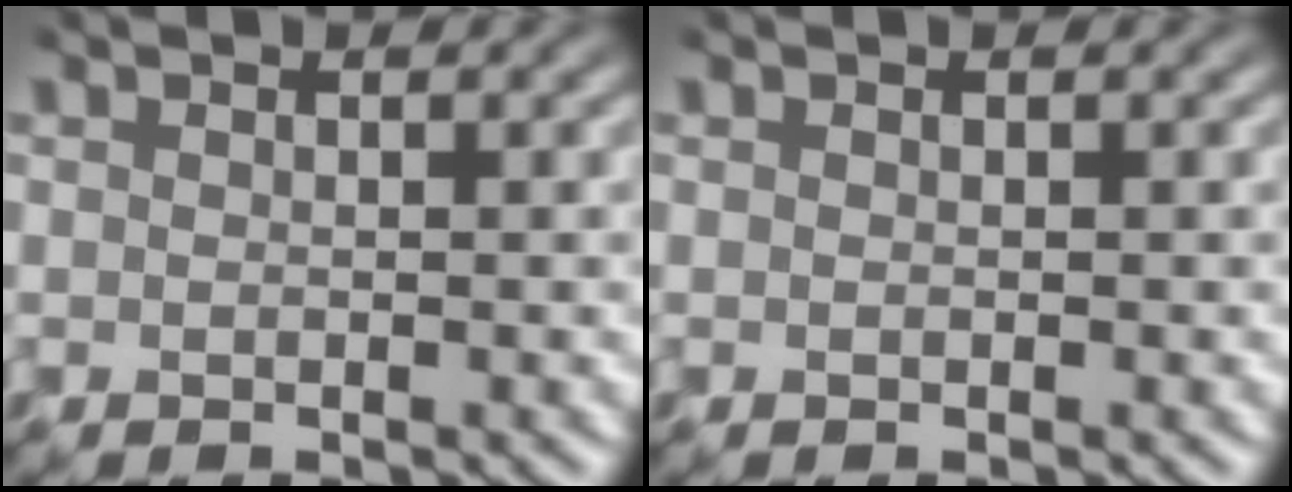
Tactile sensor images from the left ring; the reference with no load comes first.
{"total": 0.0}